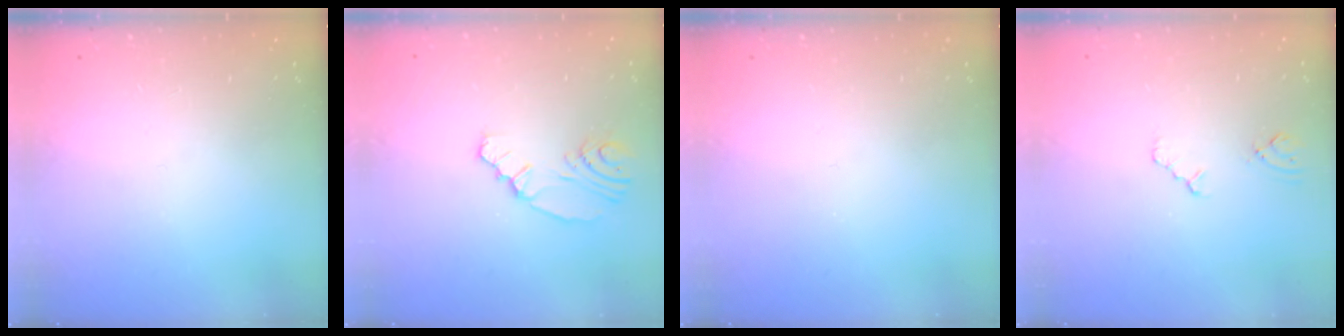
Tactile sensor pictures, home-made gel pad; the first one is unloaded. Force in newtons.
{"total": 5.9, "press": 4.0, "slide": 4.3}
{"total": 0.0}
{"total": 2.3, "press": 2.3, "slide": 0.4}